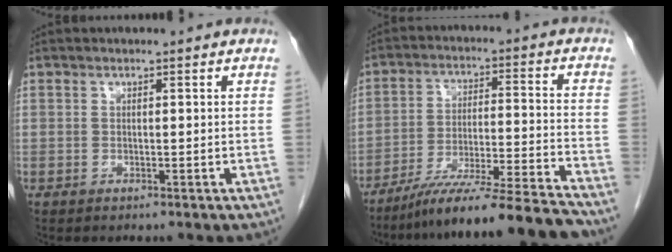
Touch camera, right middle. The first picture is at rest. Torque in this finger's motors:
{"motor_torque": [1.16, -0.98, 0.56, 0.15]}